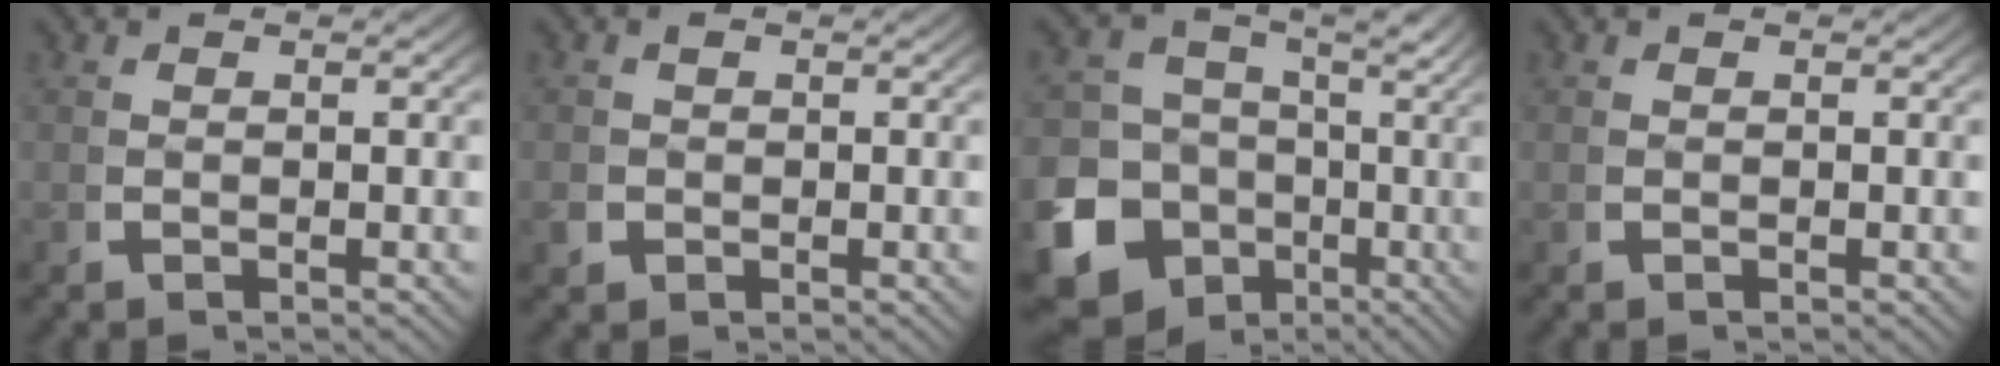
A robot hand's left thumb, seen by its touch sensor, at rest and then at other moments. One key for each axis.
{"total": 1.5, "fx": -0.2, "fy": 1.4, "fz": 0.5, "tx": -0.014, "ty": -0.006, "tz": -0.003}
{"total": 15.7, "fx": -4.8, "fy": 13.4, "fz": 6.7, "tx": -0.143, "ty": -0.078, "tz": -0.071}
{"total": 0.0}